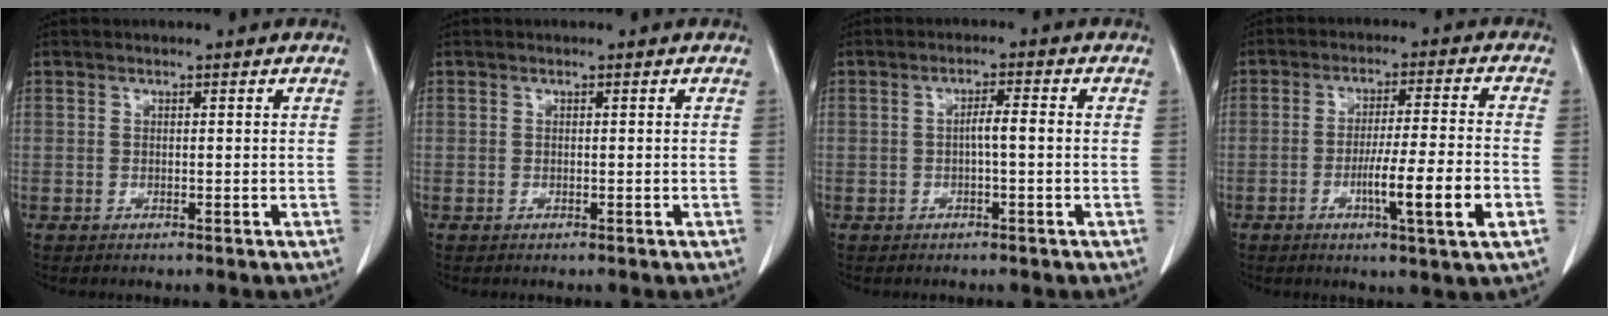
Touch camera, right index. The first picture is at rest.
{"total": 0.0}
{"total": 2.6, "force": [-0.3, 0.2, 2.6], "torque": [-0.043, 0.004, -0.005]}
{"total": 10.0, "force": [-3.4, -0.5, 9.4], "torque": [-0.159, -0.010, -0.054]}